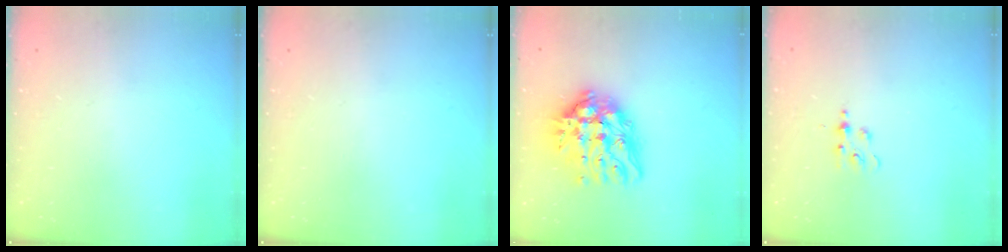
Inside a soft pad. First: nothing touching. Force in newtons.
{"total": 0.0}
{"total": 17.8, "press": 17.8, "slide": 1.6}
{"total": 3.4, "press": 3.4, "slide": 0.4}